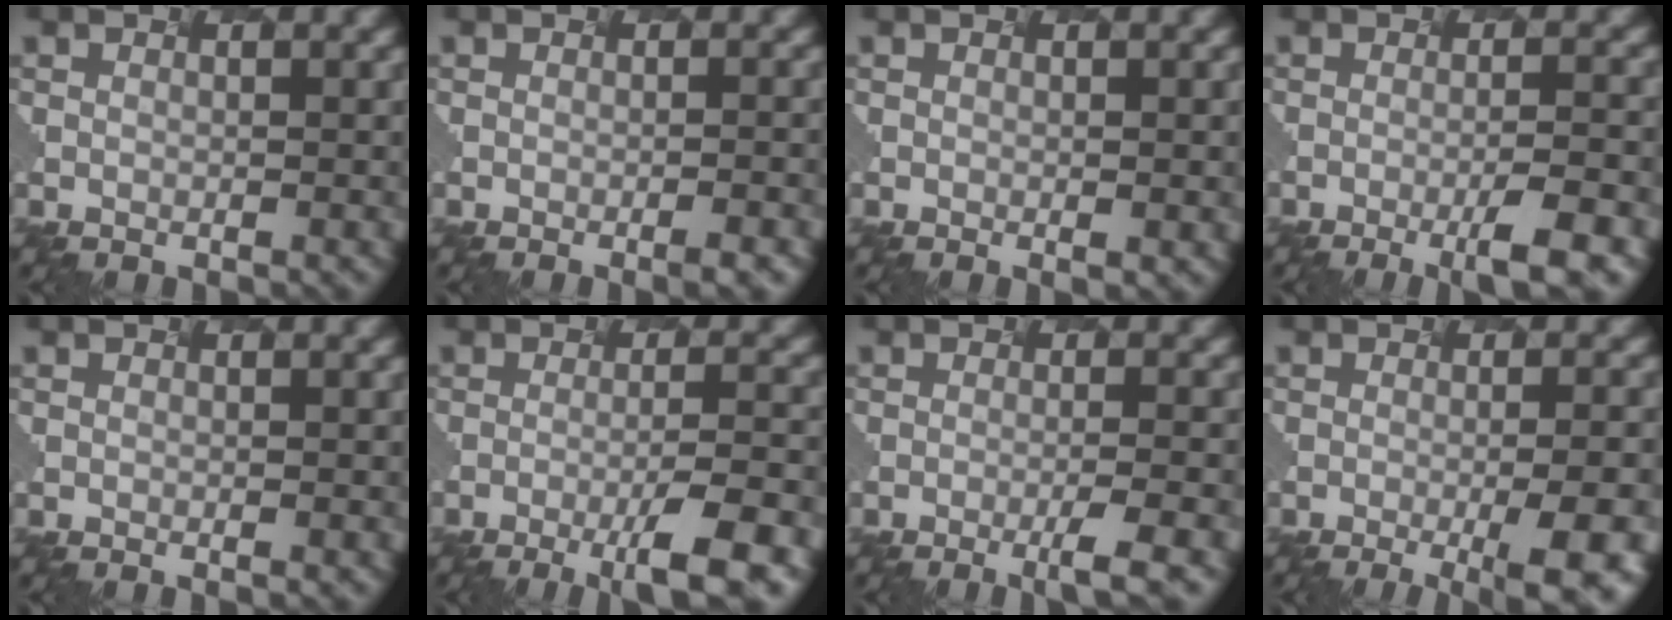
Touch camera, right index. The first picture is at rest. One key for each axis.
{"total": 2.5, "fx": -0.9, "fy": 0.8, "fz": 2.2, "tx": -0.010, "ty": 0.003, "tz": -0.006}
{"total": 1.3, "fx": -0.4, "fy": 0.2, "fz": 1.2, "tx": -0.008, "ty": 0.000, "tz": 0.002}
{"total": 4.9, "fx": -2.2, "fy": 0.7, "fz": 4.4, "tx": -0.061, "ty": -0.004, "tz": -0.026}
{"total": 0.9, "fx": -0.1, "fy": 0.3, "fz": 0.9, "tx": -0.004, "ty": -0.001, "tz": -0.003}
{"total": 6.2, "fx": -3.0, "fy": 0.8, "fz": 5.4, "tx": -0.077, "ty": 0.002, "tz": -0.043}
{"total": 3.3, "fx": -1.4, "fy": 0.3, "fz": 3.0, "tx": -0.040, "ty": -0.003, "tz": -0.019}
{"total": 7.9, "fx": -2.4, "fy": 2.4, "fz": 7.1, "tx": -0.059, "ty": 0.002, "tz": -0.018}